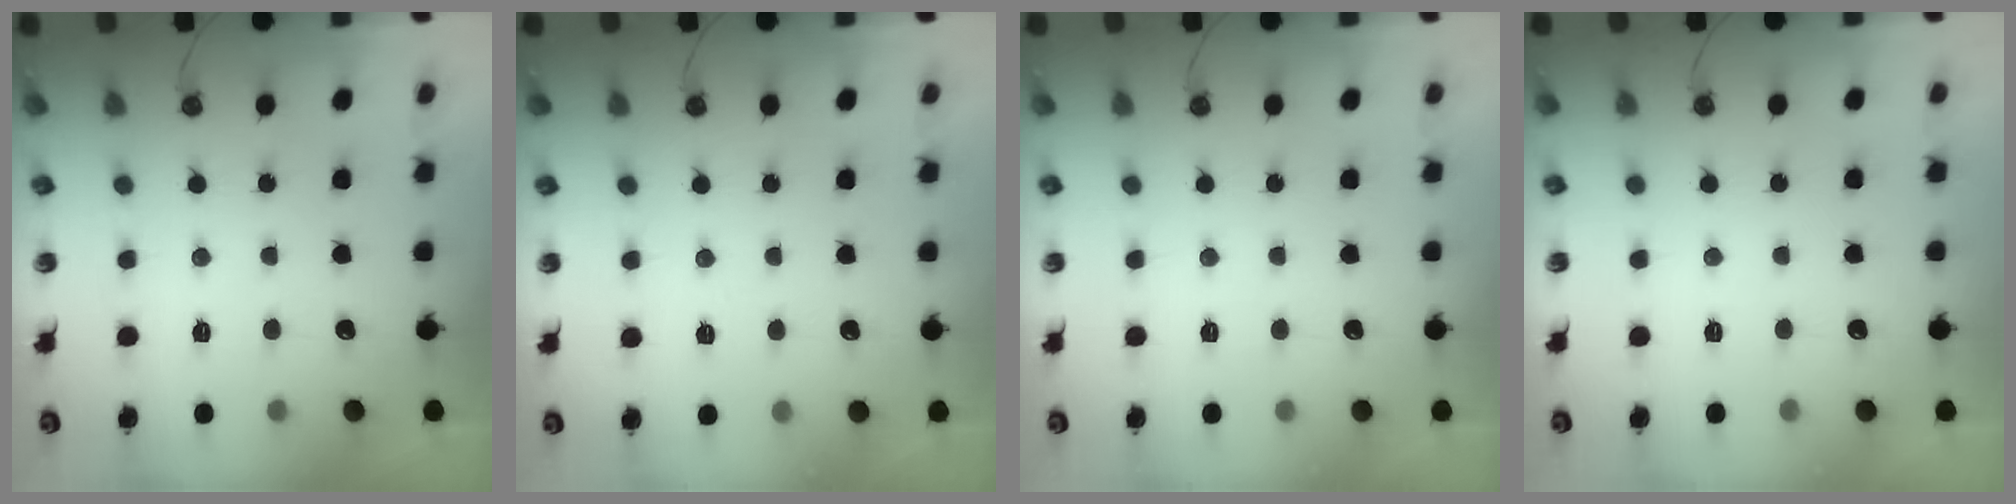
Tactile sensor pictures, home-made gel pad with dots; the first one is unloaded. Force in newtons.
{"total": 3.8, "press": 1.4, "slide": 3.6}
{"total": 0.0}
{"total": 4.3, "press": 0.3, "slide": 4.3}